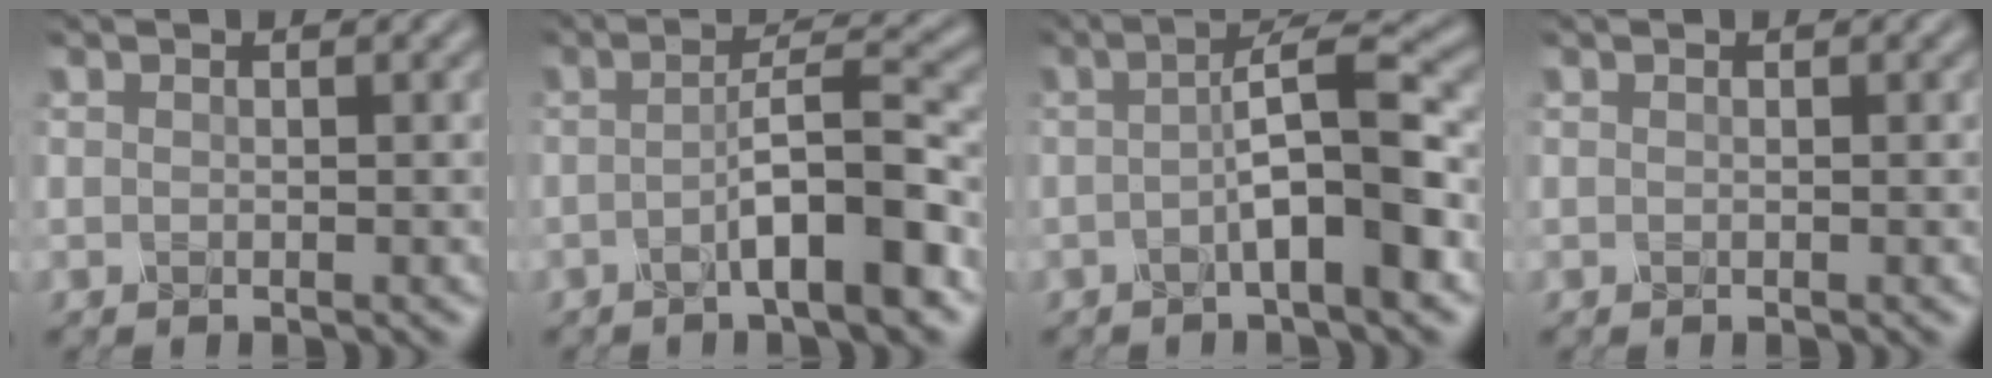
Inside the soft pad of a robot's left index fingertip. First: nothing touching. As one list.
[{"total": 6.1, "force": [-2.2, 1.1, 5.6], "torque": [-0.084, 0.016, -0.042]}, {"total": 6.4, "force": [-1.0, 1.1, 6.2], "torque": [-0.093, 0.013, -0.024]}, {"total": 0.0}]